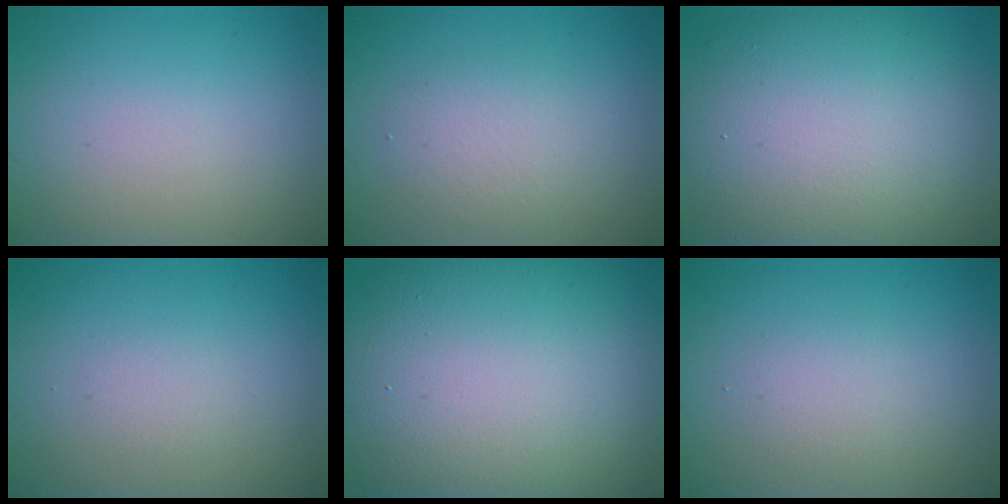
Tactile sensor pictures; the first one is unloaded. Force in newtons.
{"total": 2.4, "press": 2.4, "slide": 0.2}
{"total": 12.9, "press": 12.9, "slide": 0.5}
{"total": 1.0, "press": 0.9, "slide": 0.1}
{"total": 17.6, "press": 17.6, "slide": 1.0}
{"total": 1.6, "press": 1.6, "slide": 0.2}